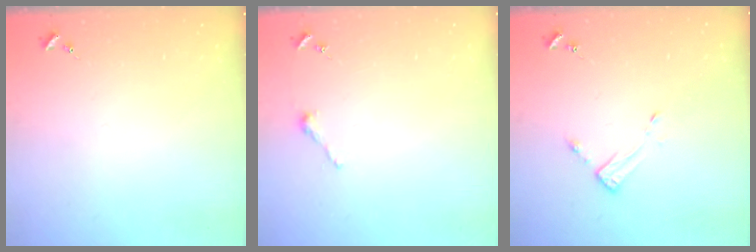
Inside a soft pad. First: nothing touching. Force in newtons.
{"total": 2.5, "press": 2.5, "slide": 0.2}
{"total": 3.1, "press": 3.1, "slide": 0.3}